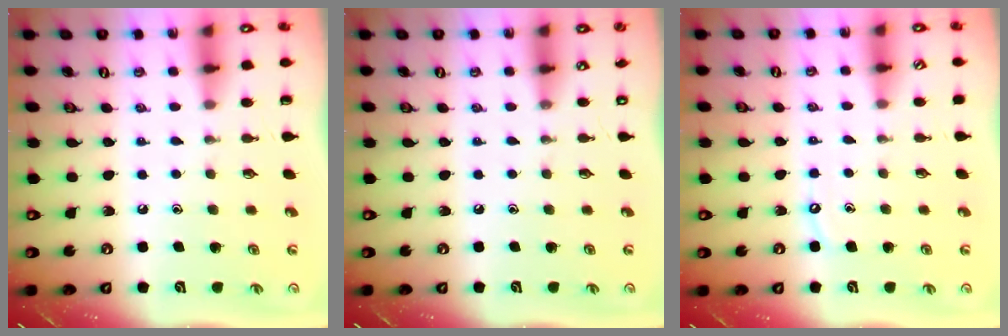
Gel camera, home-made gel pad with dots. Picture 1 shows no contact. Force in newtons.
{"total": 0.0}
{"total": 3.6, "press": 3.6, "slide": 0.6}